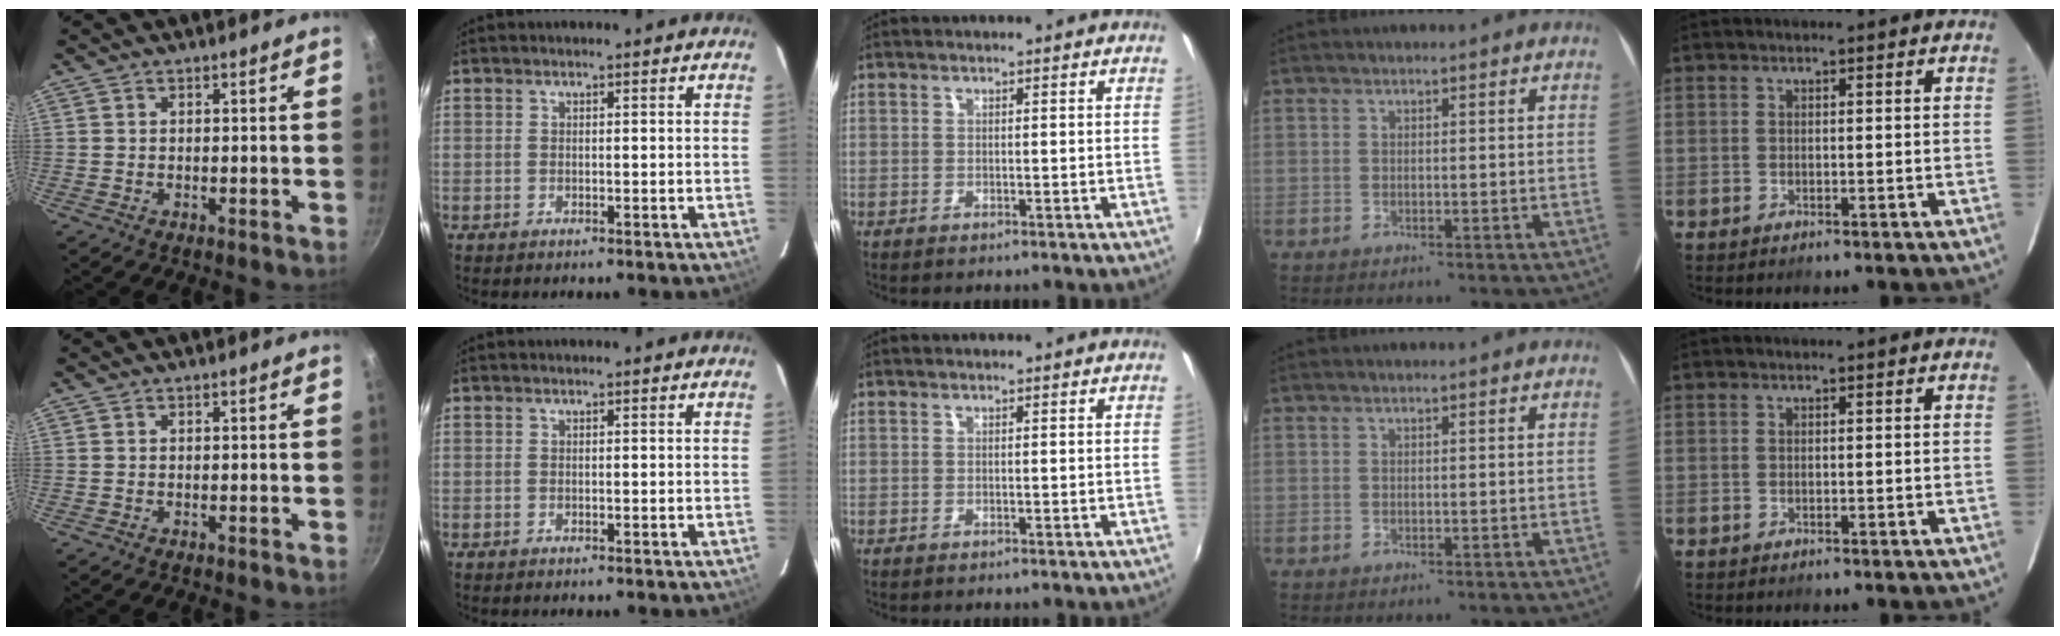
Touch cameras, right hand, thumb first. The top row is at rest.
{}